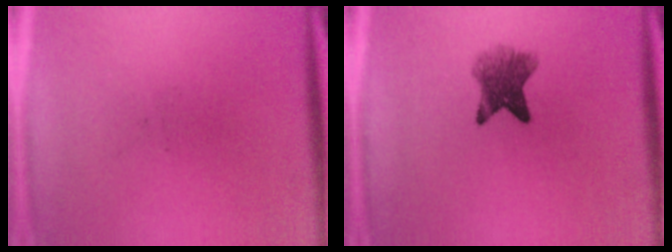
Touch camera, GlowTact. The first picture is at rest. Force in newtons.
{"total": 5.7}